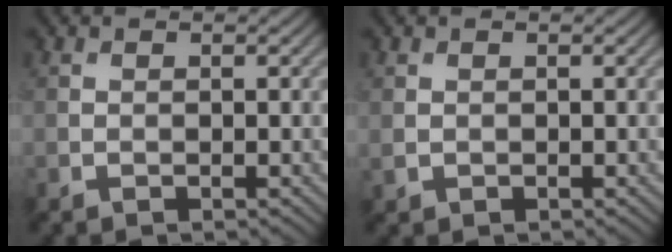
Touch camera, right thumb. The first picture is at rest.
{"total": 0.7, "force": [0.2, 0.6, 0.3], "torque": [-0.010, -0.003, 0.007]}